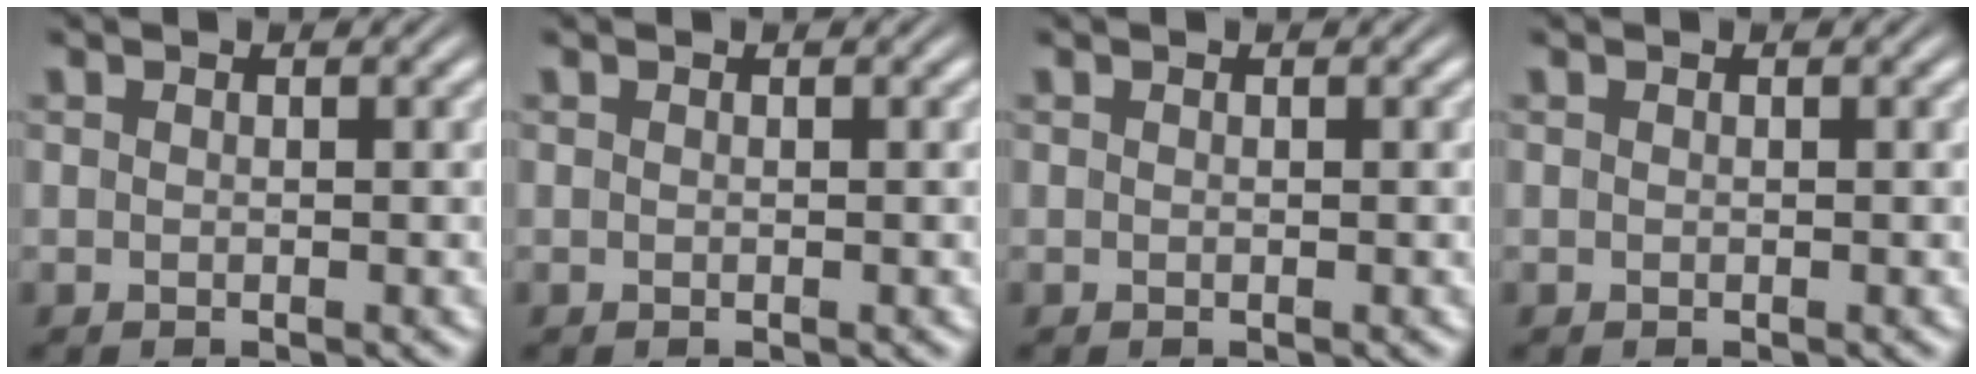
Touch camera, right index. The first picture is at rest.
{"total": 0.0}
{"total": 0.0}
{"total": 0.0}